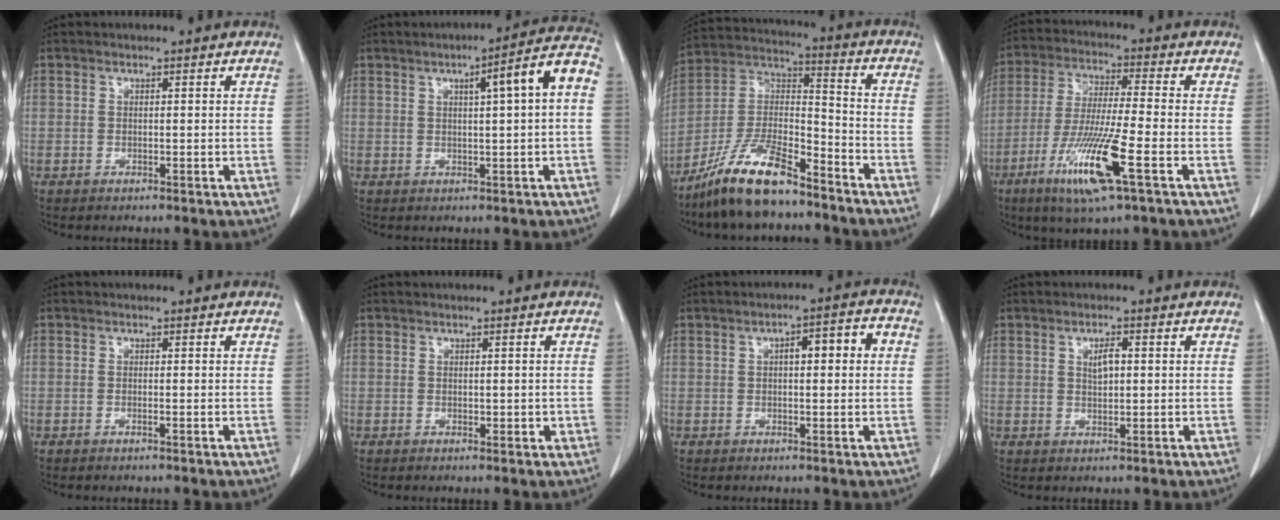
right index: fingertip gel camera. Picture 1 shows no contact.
{"total": 8.7, "force": [1.4, 0.2, 8.5], "torque": [-0.116, 0.021, 0.015]}
{"total": 14.8, "force": [-11.2, 3.3, 9.1], "torque": [-0.187, 0.006, -0.207]}
{"total": 12.9, "force": [-5.7, 0.2, 11.6], "torque": [-0.236, -0.025, -0.104]}
{"total": 0.0}
{"total": 1.5, "force": [0.0, 1.0, 1.1], "torque": [-0.011, 0.000, 0.005]}
{"total": 5.4, "force": [0.8, 1.2, 5.2], "torque": [-0.081, 0.020, 0.010]}
{"total": 2.5, "force": [0.6, 0.9, 2.3], "torque": [-0.040, 0.001, 0.011]}